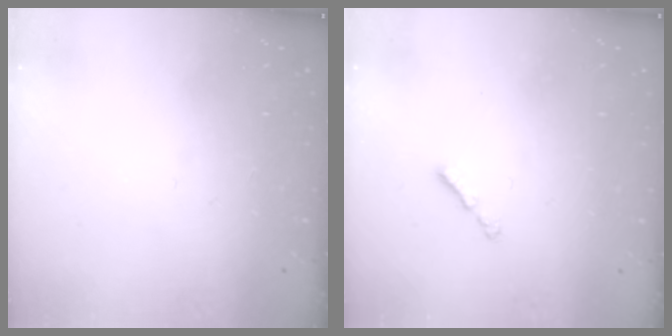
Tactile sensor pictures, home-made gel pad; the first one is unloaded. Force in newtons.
{"total": 1.1, "press": 1.0, "slide": 0.4}